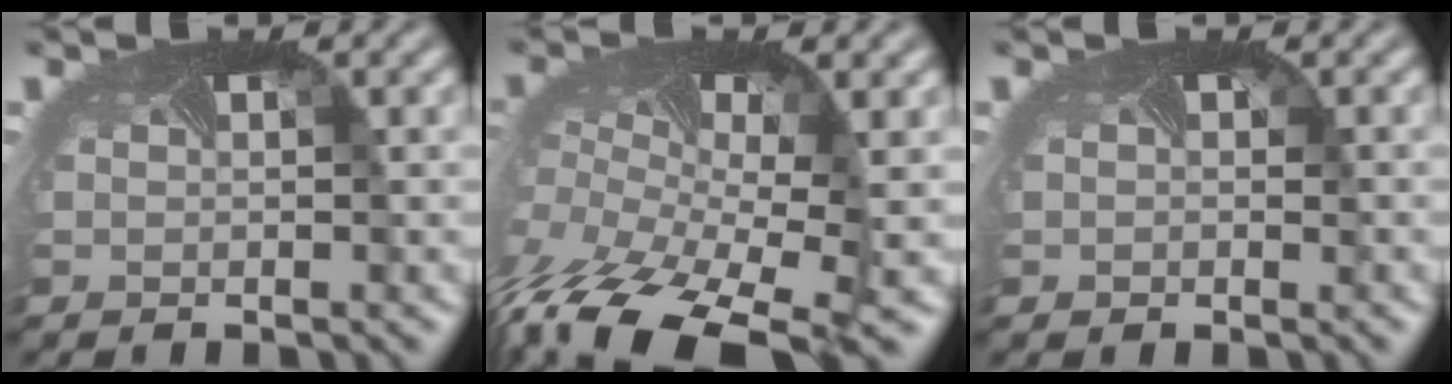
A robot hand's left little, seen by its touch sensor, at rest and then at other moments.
{"total": 12.0, "force": [-7.1, 5.7, 7.9], "torque": [-0.211, -0.059, -0.108]}
{"total": 1.1, "force": [0.1, 1.1, -0.1], "torque": [-0.004, -0.005, -0.002]}